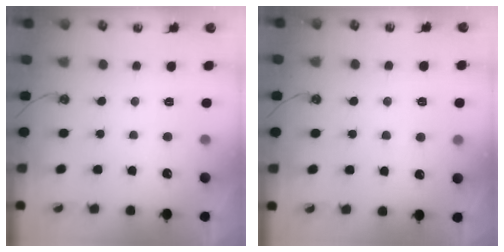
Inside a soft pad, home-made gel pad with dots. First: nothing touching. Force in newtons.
{"total": 5.5, "press": 5.5, "slide": 0.3}